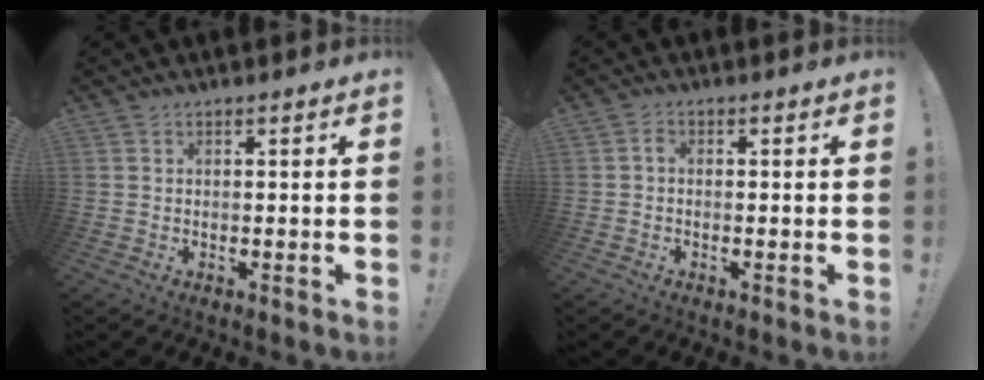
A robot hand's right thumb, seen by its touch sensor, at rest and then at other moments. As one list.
[{"total": 1.2, "force": [-0.5, 0.6, 0.9], "torque": [-0.018, 0.004, -0.010]}]